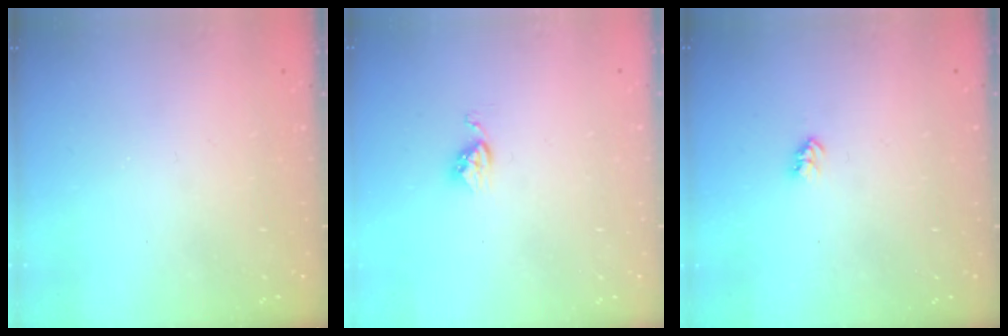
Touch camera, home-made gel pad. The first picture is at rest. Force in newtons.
{"total": 3.6, "press": 3.6, "slide": 0.4}
{"total": 2.7, "press": 2.7, "slide": 0.4}